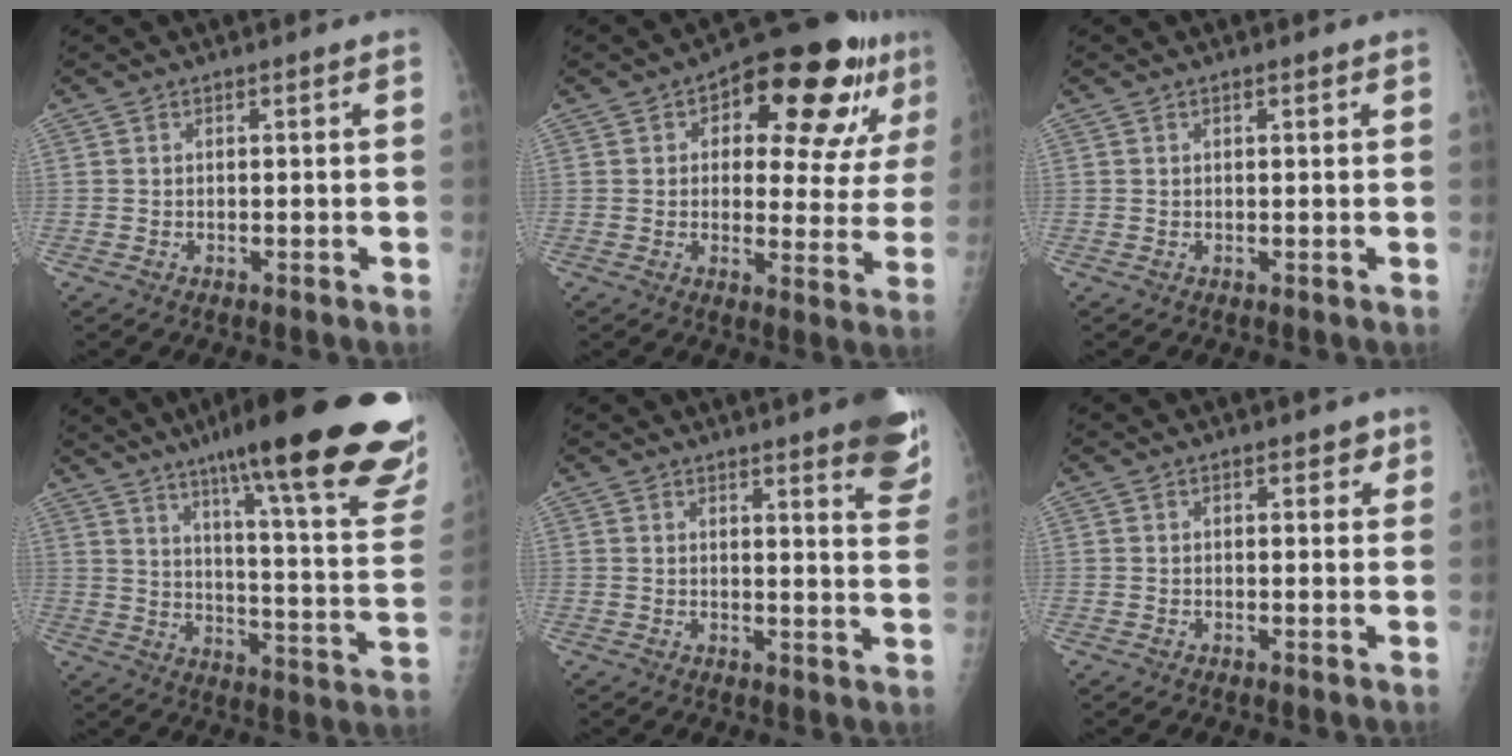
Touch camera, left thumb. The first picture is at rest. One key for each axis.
{"total": 19.3, "fx": 8.3, "fy": 8.6, "fz": 15.1, "tx": -0.163, "ty": -0.002, "tz": 0.113}
{"total": 0.8, "fx": 0.5, "fy": 0.3, "fz": 0.6, "tx": -0.010, "ty": 0.000, "tz": 0.007}
{"total": 32.0, "fx": 21.6, "fy": 4.9, "fz": 23.1, "tx": -0.257, "ty": -0.084, "tz": 0.293}
{"total": 12.5, "fx": 8.6, "fy": 2.4, "fz": 8.9, "tx": -0.078, "ty": -0.041, "tz": 0.088}
{"total": 2.5, "fx": 1.4, "fy": 1.4, "fz": 1.6, "tx": -0.002, "ty": -0.003, "tz": 0.015}